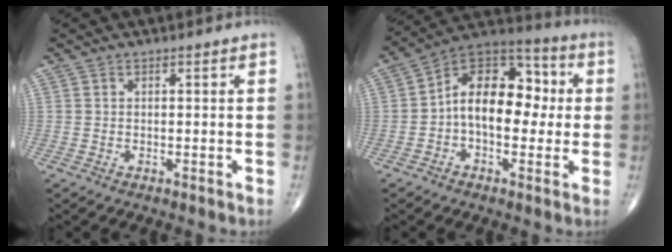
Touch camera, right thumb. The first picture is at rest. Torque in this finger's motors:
{"motor_torque": [0.04, 0.73, 1.27, -0.02, 0.32]}